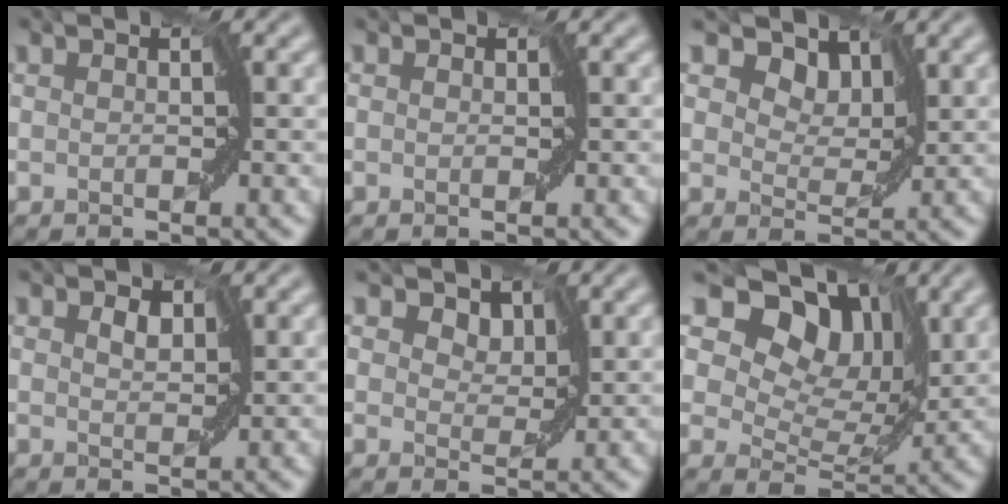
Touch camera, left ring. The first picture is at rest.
{"total": 0.0}
{"total": 6.6, "force": [4.0, 4.2, 3.3], "torque": [-0.049, 0.011, 0.039]}
{"total": 1.3, "force": [0.9, 0.8, 0.6], "torque": [-0.008, -0.001, 0.014]}
{"total": 3.8, "force": [2.3, 2.4, 1.9], "torque": [-0.026, 0.010, 0.010]}
{"total": 12.2, "force": [6.7, 7.6, 6.8], "torque": [-0.096, 0.023, 0.090]}